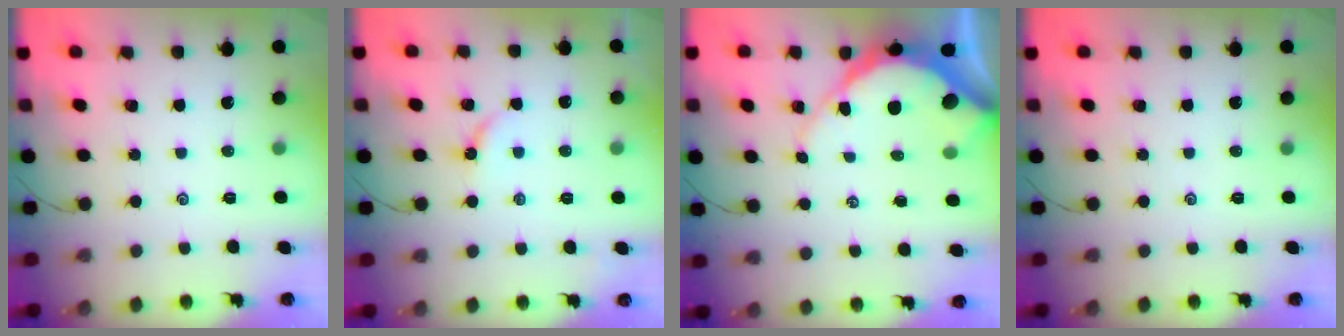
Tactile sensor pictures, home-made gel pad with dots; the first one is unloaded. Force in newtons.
{"total": 3.0, "press": 2.9, "slide": 0.5}
{"total": 10.8, "press": 10.7, "slide": 1.1}
{"total": 0.0}